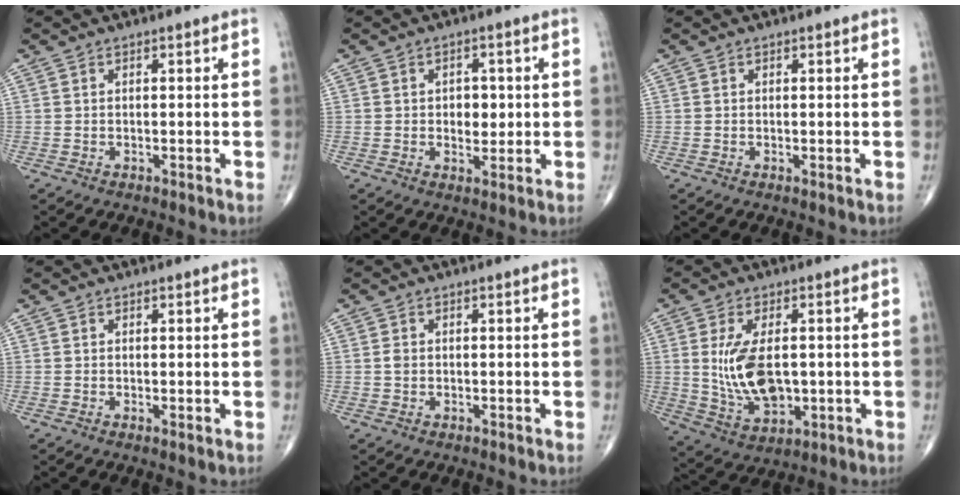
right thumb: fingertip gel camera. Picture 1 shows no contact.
{"total": 4.2, "force": [0.3, 2.9, 3.0], "torque": [-0.021, -0.001, 0.007]}
{"total": 0.0}
{"total": 0.5, "force": [0.0, 0.2, 0.5], "torque": [-0.012, -0.004, -0.002]}
{"total": 1.1, "force": [-0.1, 0.9, 0.6], "torque": [-0.010, 0.001, -0.001]}
{"total": 11.5, "force": [0.5, 6.3, 9.6], "torque": [-0.177, -0.012, 0.024]}